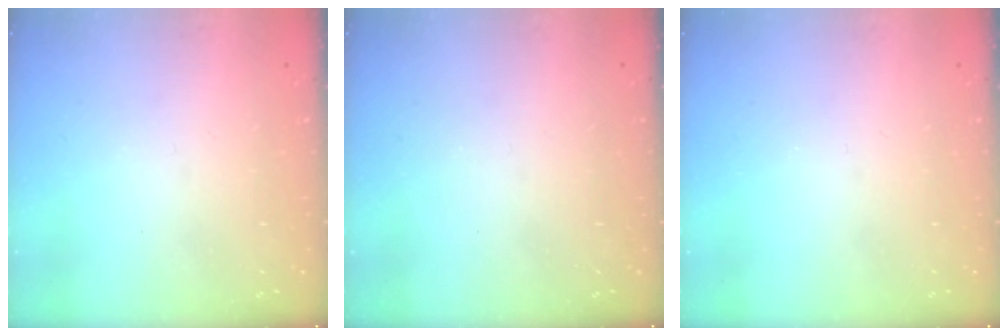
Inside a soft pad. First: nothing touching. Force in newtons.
{"total": 0.0}
{"total": 0.0}